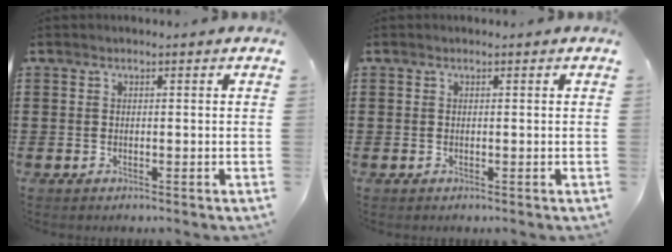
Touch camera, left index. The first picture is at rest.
{"total": 0.0}